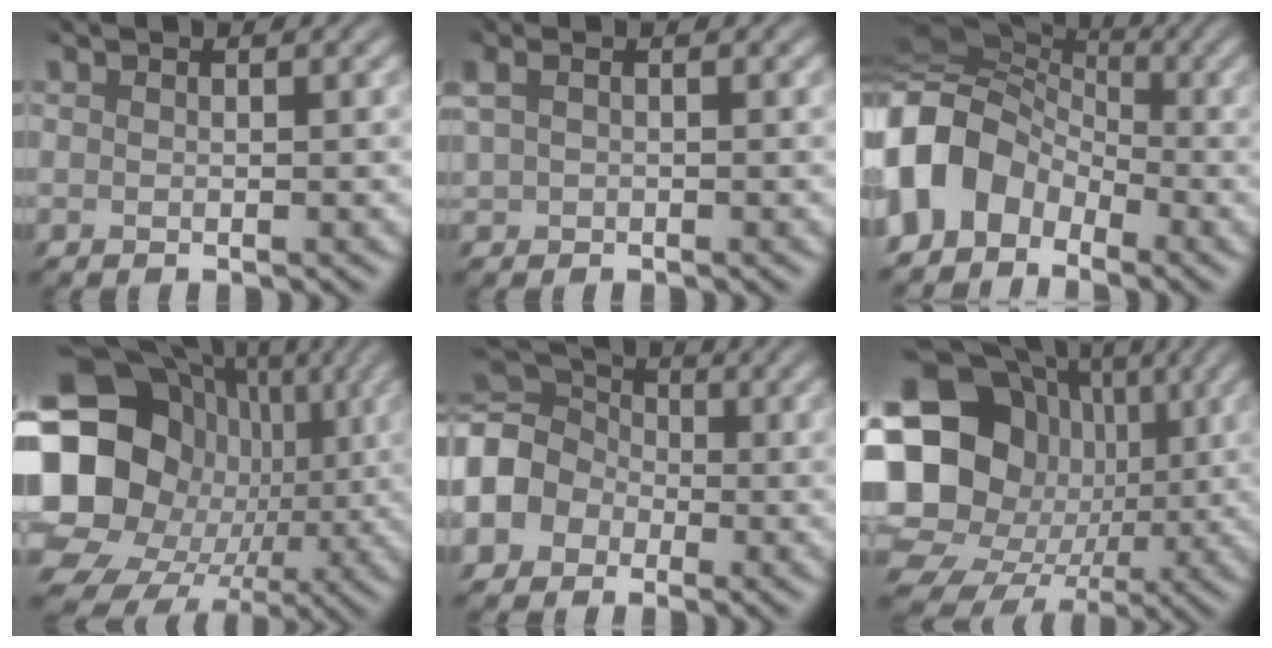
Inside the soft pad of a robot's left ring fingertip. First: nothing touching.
{"total": 1.1, "force": [0.4, 0.5, 0.9], "torque": [-0.028, 0.004, 0.021]}
{"total": 7.6, "force": [-4.0, 5.5, 3.3], "torque": [-0.069, 0.010, -0.088]}
{"total": 18.0, "force": [0.3, 15.7, 8.8], "torque": [-0.165, 0.002, 0.006]}
{"total": 7.0, "force": [-2.2, 5.9, 3.1], "torque": [-0.082, 0.010, -0.050]}
{"total": 19.4, "force": [1.5, 17.2, 8.8], "torque": [-0.191, 0.039, 0.017]}